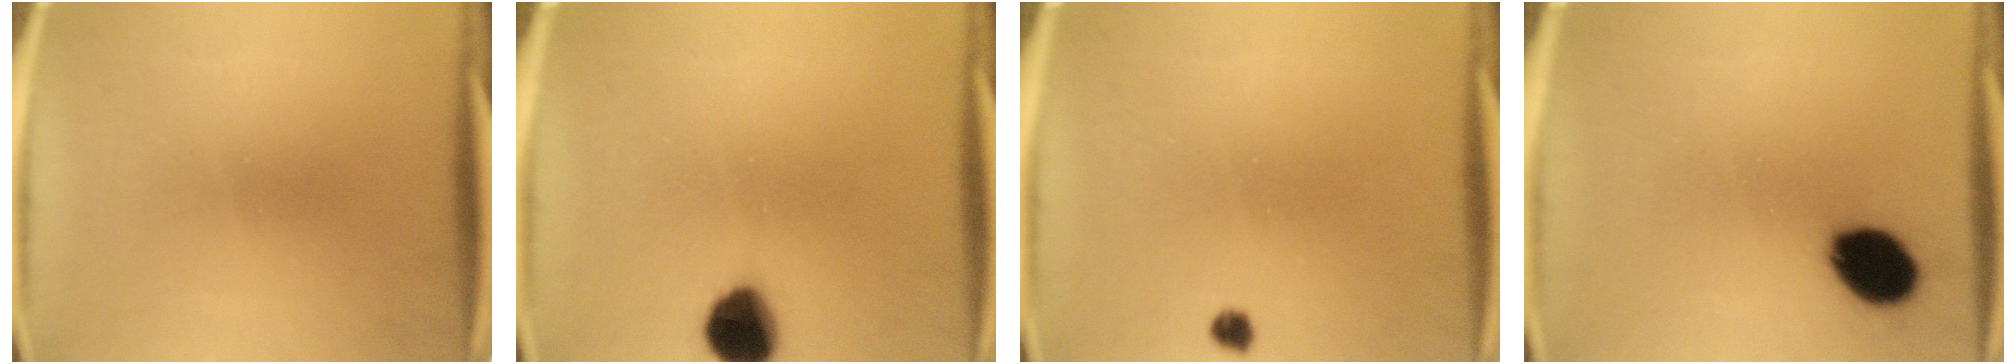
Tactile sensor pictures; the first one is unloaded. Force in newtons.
{"total": 9.3}
{"total": 1.4}
{"total": 10.9}